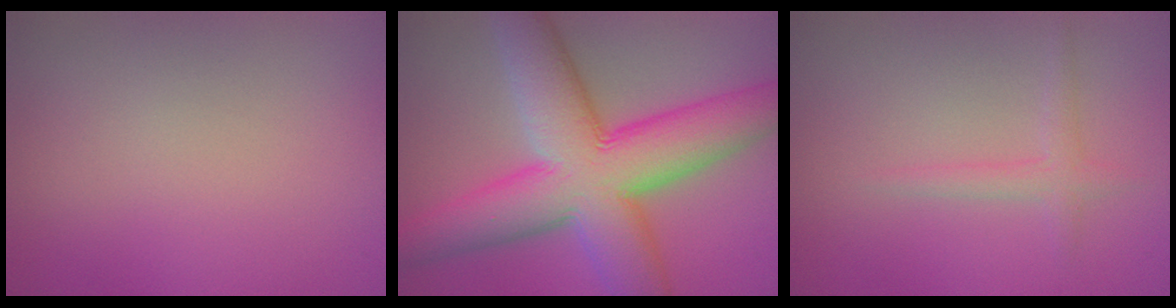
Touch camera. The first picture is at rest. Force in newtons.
{"total": 12.9, "press": 12.9, "slide": 0.2}
{"total": 1.4, "press": 1.4, "slide": 0.1}